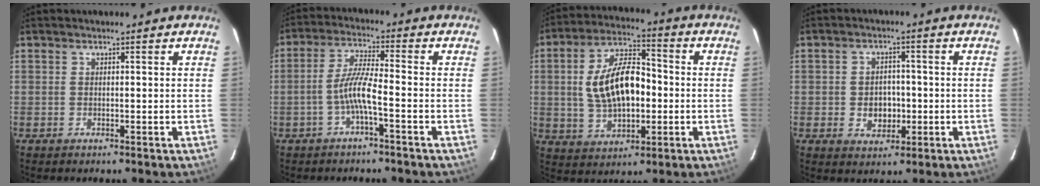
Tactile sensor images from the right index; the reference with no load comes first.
{"total": 5.7, "force": [-2.5, 0.1, 5.1], "torque": [-0.112, 0.009, -0.046]}
{"total": 14.4, "force": [-0.3, 7.7, 12.2], "torque": [-0.235, 0.019, 0.002]}
{"total": 5.2, "force": [-0.9, 4.2, 3.0], "torque": [-0.057, 0.006, -0.006]}